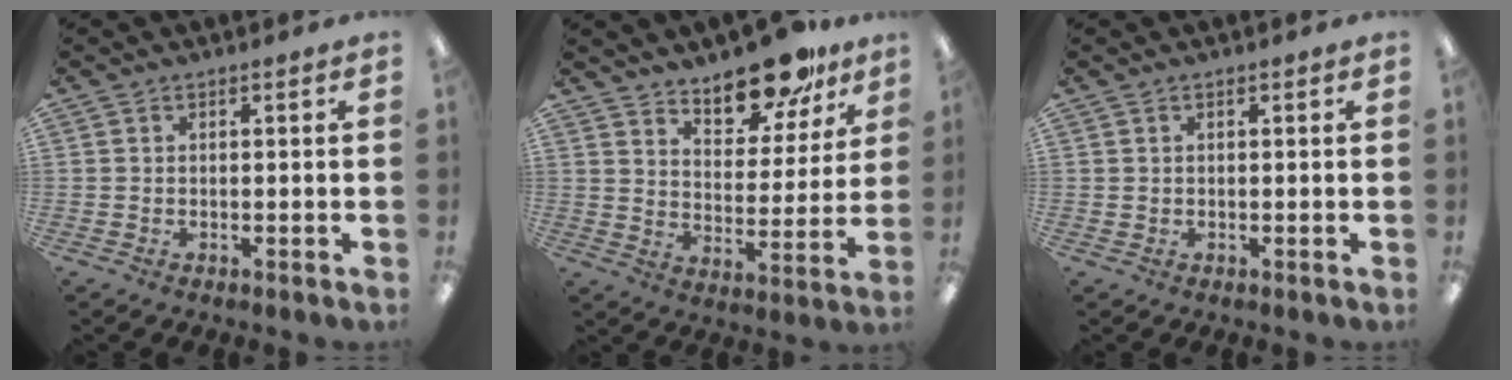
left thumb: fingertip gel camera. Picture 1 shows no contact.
{"total": 14.3, "force": [12.0, 5.7, 5.2], "torque": [-0.058, -0.093, 0.214]}
{"total": 0.5, "force": [0.3, 0.3, 0.2], "torque": [-0.005, 0.004, 0.005]}